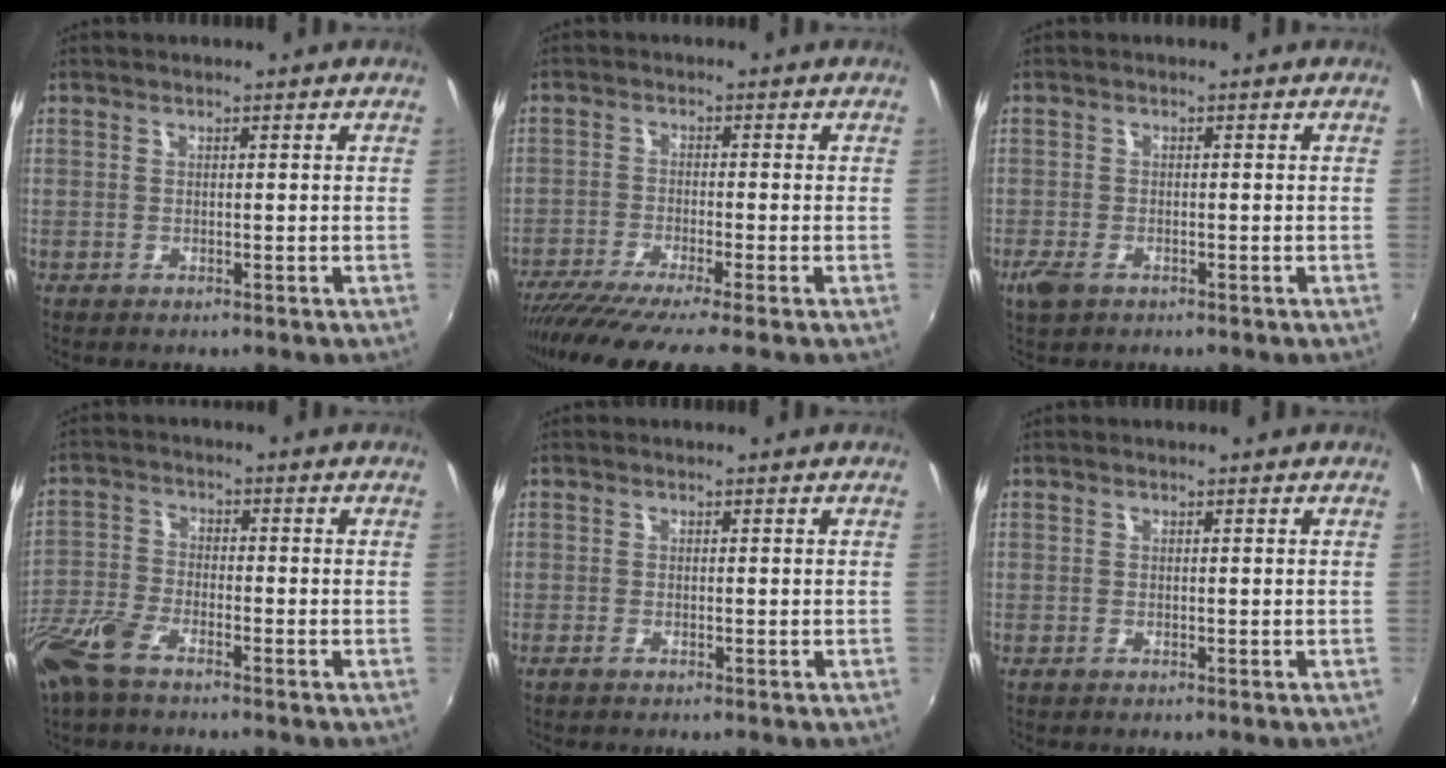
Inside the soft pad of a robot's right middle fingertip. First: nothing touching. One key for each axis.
{"total": 9.2, "fx": -7.8, "fy": -1.1, "fz": 4.8, "tx": -0.106, "ty": -0.039, "tz": -0.132}
{"total": 3.3, "fx": -2.0, "fy": 1.8, "fz": 1.9, "tx": -0.044, "ty": -0.009, "tz": -0.037}
{"total": 8.1, "fx": -5.9, "fy": 2.7, "fz": 4.9, "tx": -0.120, "ty": -0.009, "tz": -0.123}
{"total": 0.7, "fx": -0.5, "fy": 0.1, "fz": 0.5, "tx": -0.010, "ty": -0.003, "tz": -0.011}
{"total": 0.0}